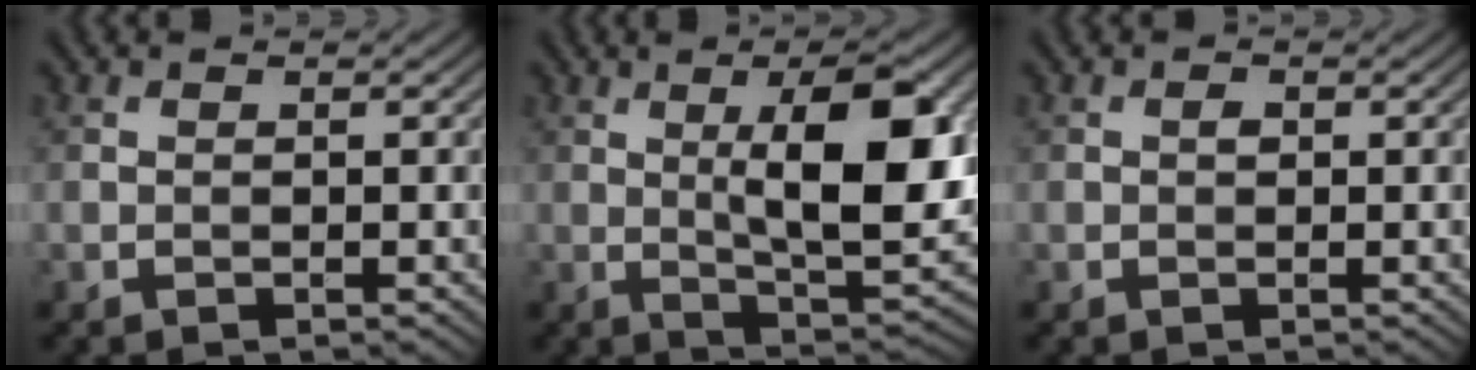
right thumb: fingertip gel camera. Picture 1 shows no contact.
{"total": 12.2, "force": [2.3, 3.9, 11.3], "torque": [-0.168, -0.007, 0.033]}
{"total": 0.8, "force": [0.1, 0.6, 0.6], "torque": [-0.009, 0.000, -0.001]}